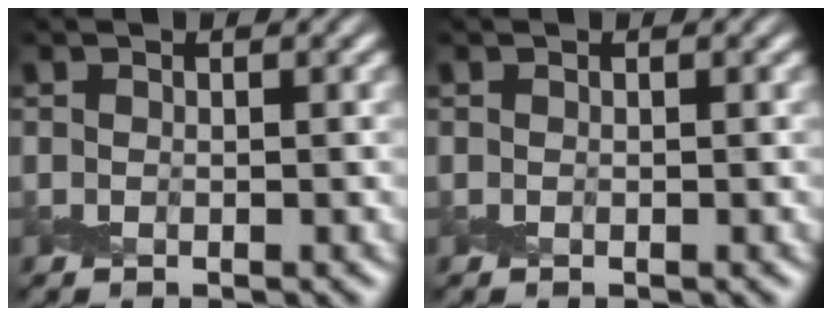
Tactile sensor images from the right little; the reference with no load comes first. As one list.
[{"total": 0.0}]